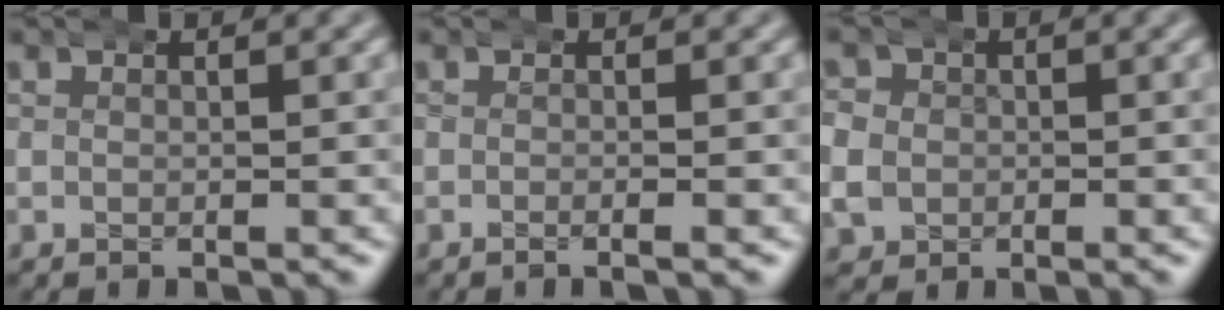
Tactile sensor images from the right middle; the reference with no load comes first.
{"total": 0.9, "force": [-0.5, -0.3, 0.6], "torque": [-0.011, 0.008, -0.015]}
{"total": 3.3, "force": [-0.3, 3.2, 0.8], "torque": [-0.024, -0.001, -0.006]}